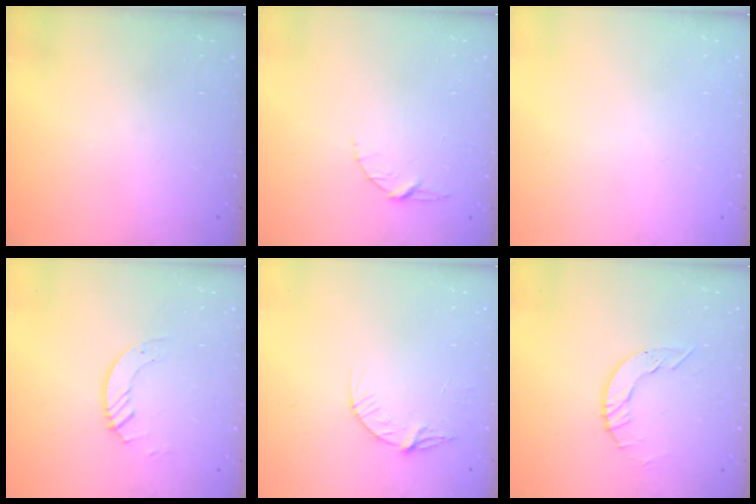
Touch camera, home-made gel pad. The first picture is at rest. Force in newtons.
{"total": 3.4, "press": 3.3, "slide": 0.4}
{"total": 0.0}
{"total": 3.3, "press": 3.3, "slide": 0.1}
{"total": 5.6, "press": 5.6, "slide": 0.6}
{"total": 5.5, "press": 5.5, "slide": 0.2}